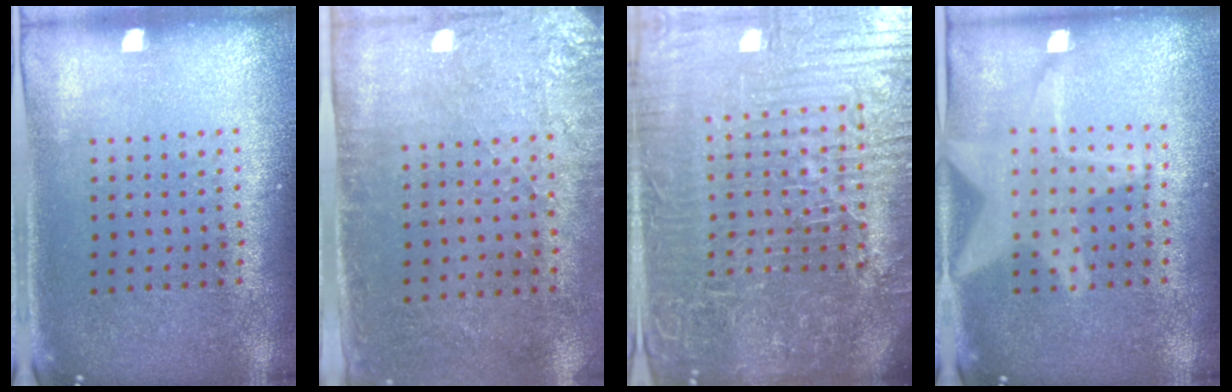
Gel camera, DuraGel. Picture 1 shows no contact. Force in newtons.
{"total": 2.8, "press": 2.3, "slide": 1.6}
{"total": 7.6, "press": 6.7, "slide": 3.6}
{"total": 3.1, "press": 3.1, "slide": 0.4}